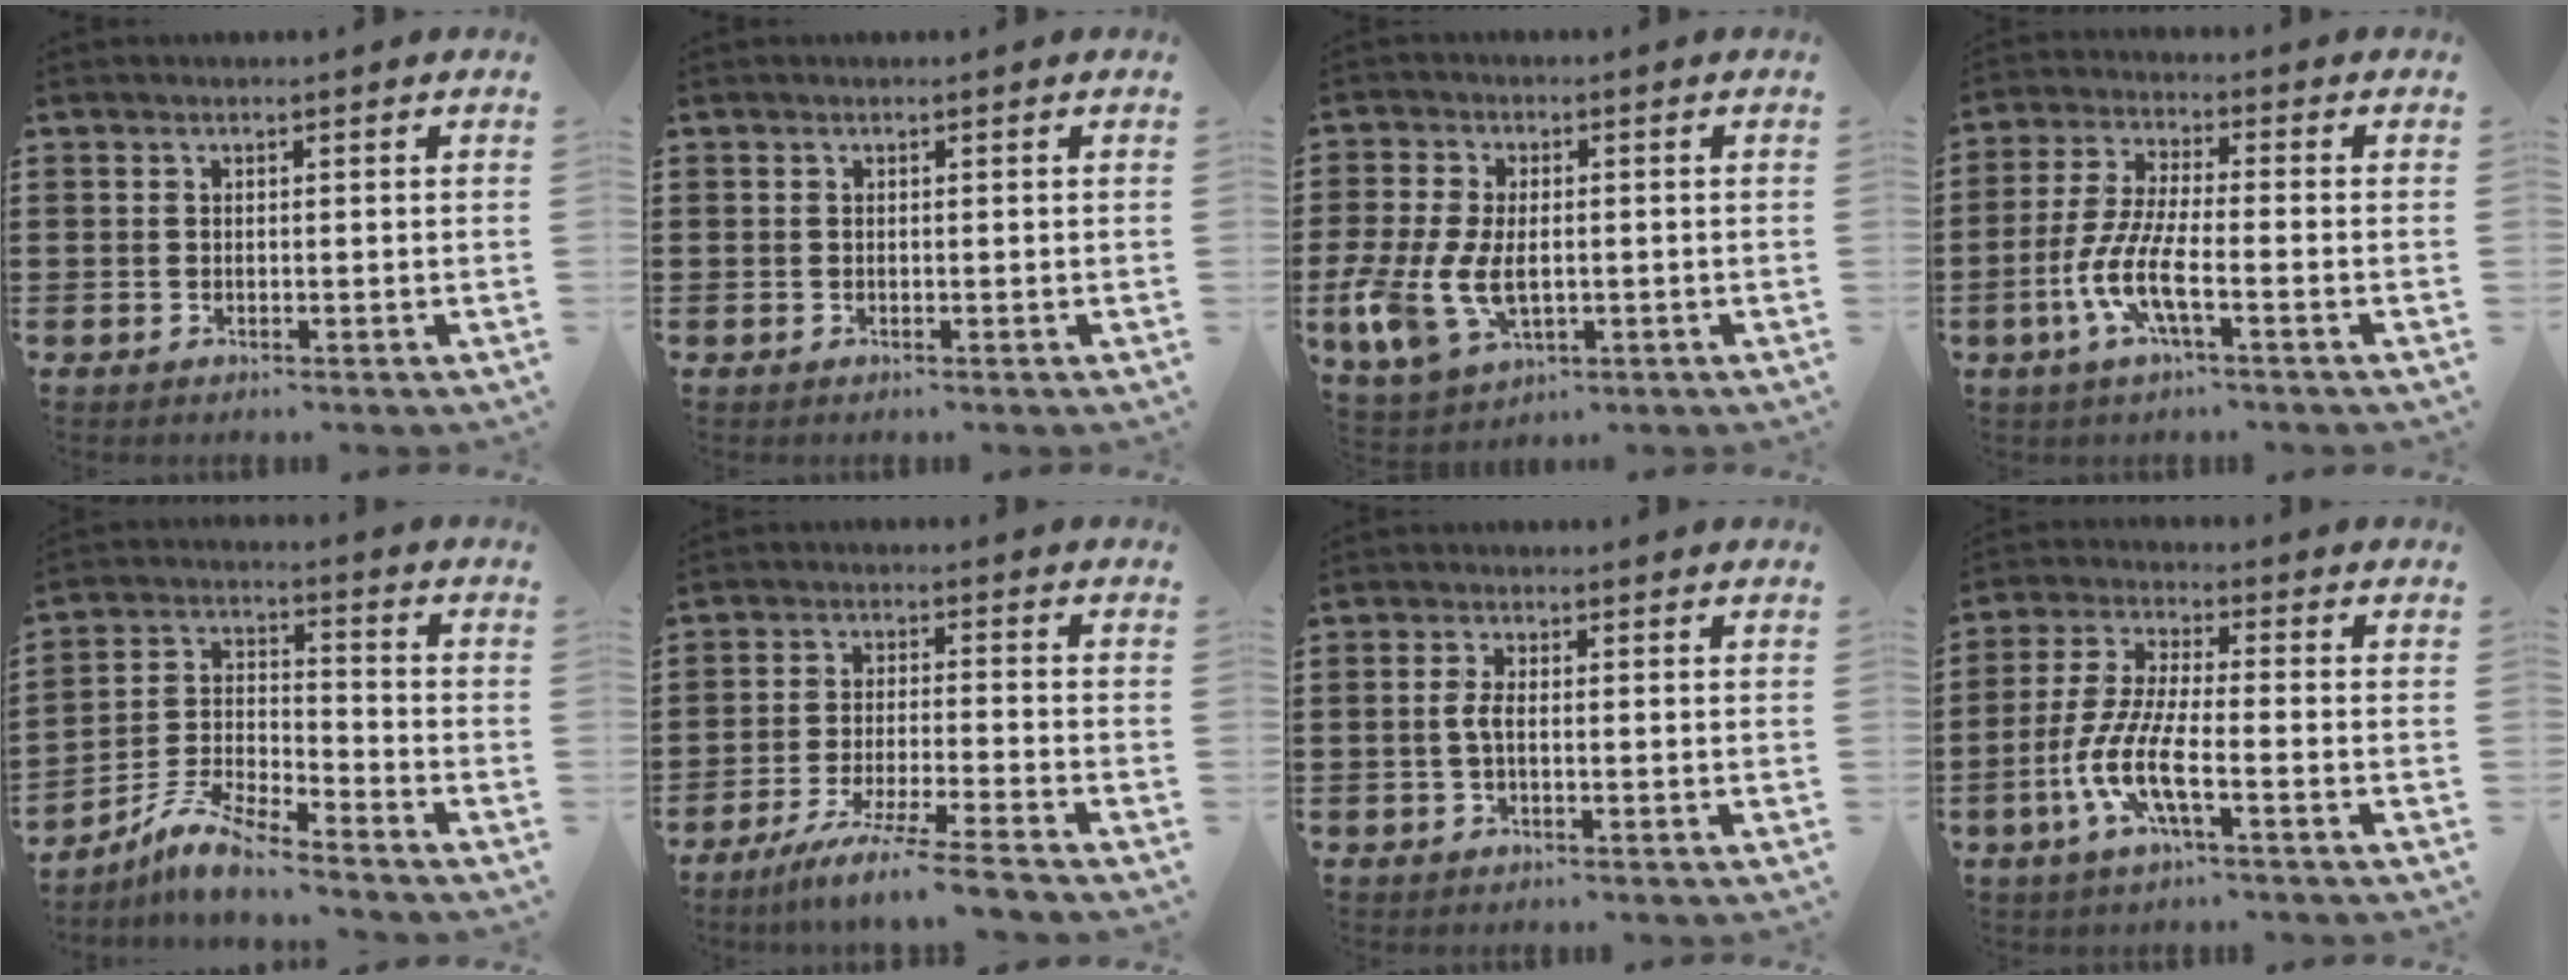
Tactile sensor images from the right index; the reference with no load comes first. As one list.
[{"total": 0.0}, {"total": 8.8, "force": [-1.2, 5.2, 6.9], "torque": [-0.167, -0.004, -0.022]}, {"total": 7.9, "force": [-3.6, 1.6, 6.8], "torque": [-0.169, -0.017, -0.078]}, {"total": 7.3, "force": [-6.7, 0.9, 2.7], "torque": [-0.075, 0.000, -0.136]}, {"total": 6.9, "force": [-6.0, -0.9, 3.2], "torque": [-0.068, -0.022, -0.118]}, {"total": 2.2, "force": [-0.4, 0.6, 2.1], "torque": [-0.055, -0.005, -0.012]}, {"total": 8.5, "force": [-4.0, 1.7, 7.3], "torque": [-0.183, -0.019, -0.085]}]